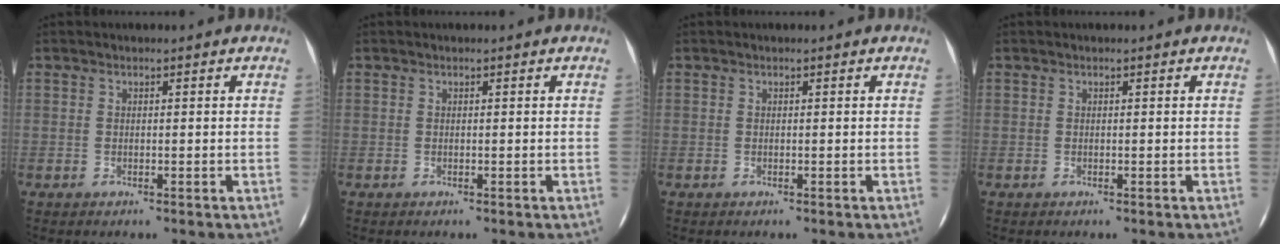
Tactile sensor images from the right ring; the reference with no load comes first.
{"total": 0.0}
{"total": 0.0}
{"total": 0.0}